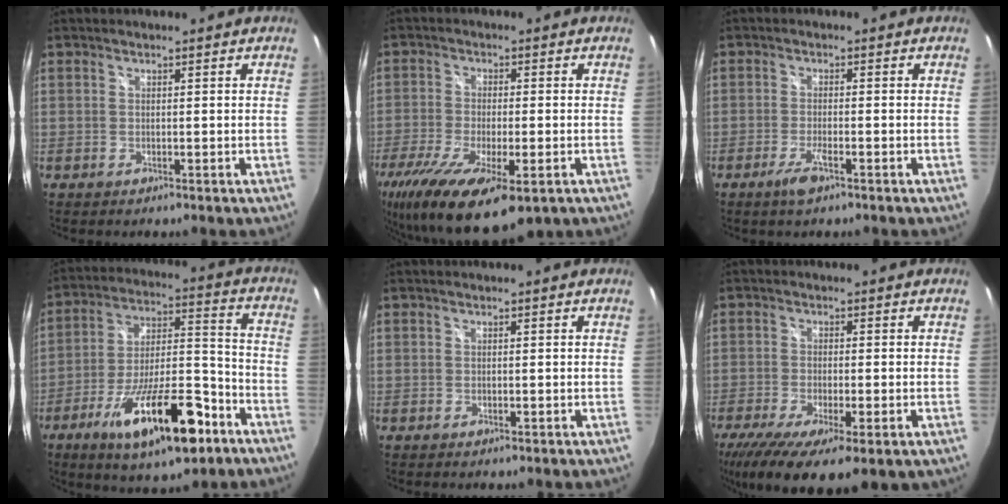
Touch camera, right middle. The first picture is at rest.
{"total": 17.8, "force": [-10.2, 5.6, 13.5], "torque": [-0.275, -0.072, -0.165]}
{"total": 3.4, "force": [-2.3, 0.6, 2.5], "torque": [-0.060, -0.007, -0.044]}
{"total": 21.2, "force": [-11.8, 6.5, 16.3], "torque": [-0.278, -0.013, -0.188]}
{"total": 0.0}
{"total": 14.3, "force": [-7.9, 4.0, 11.1], "torque": [-0.218, -0.058, -0.122]}